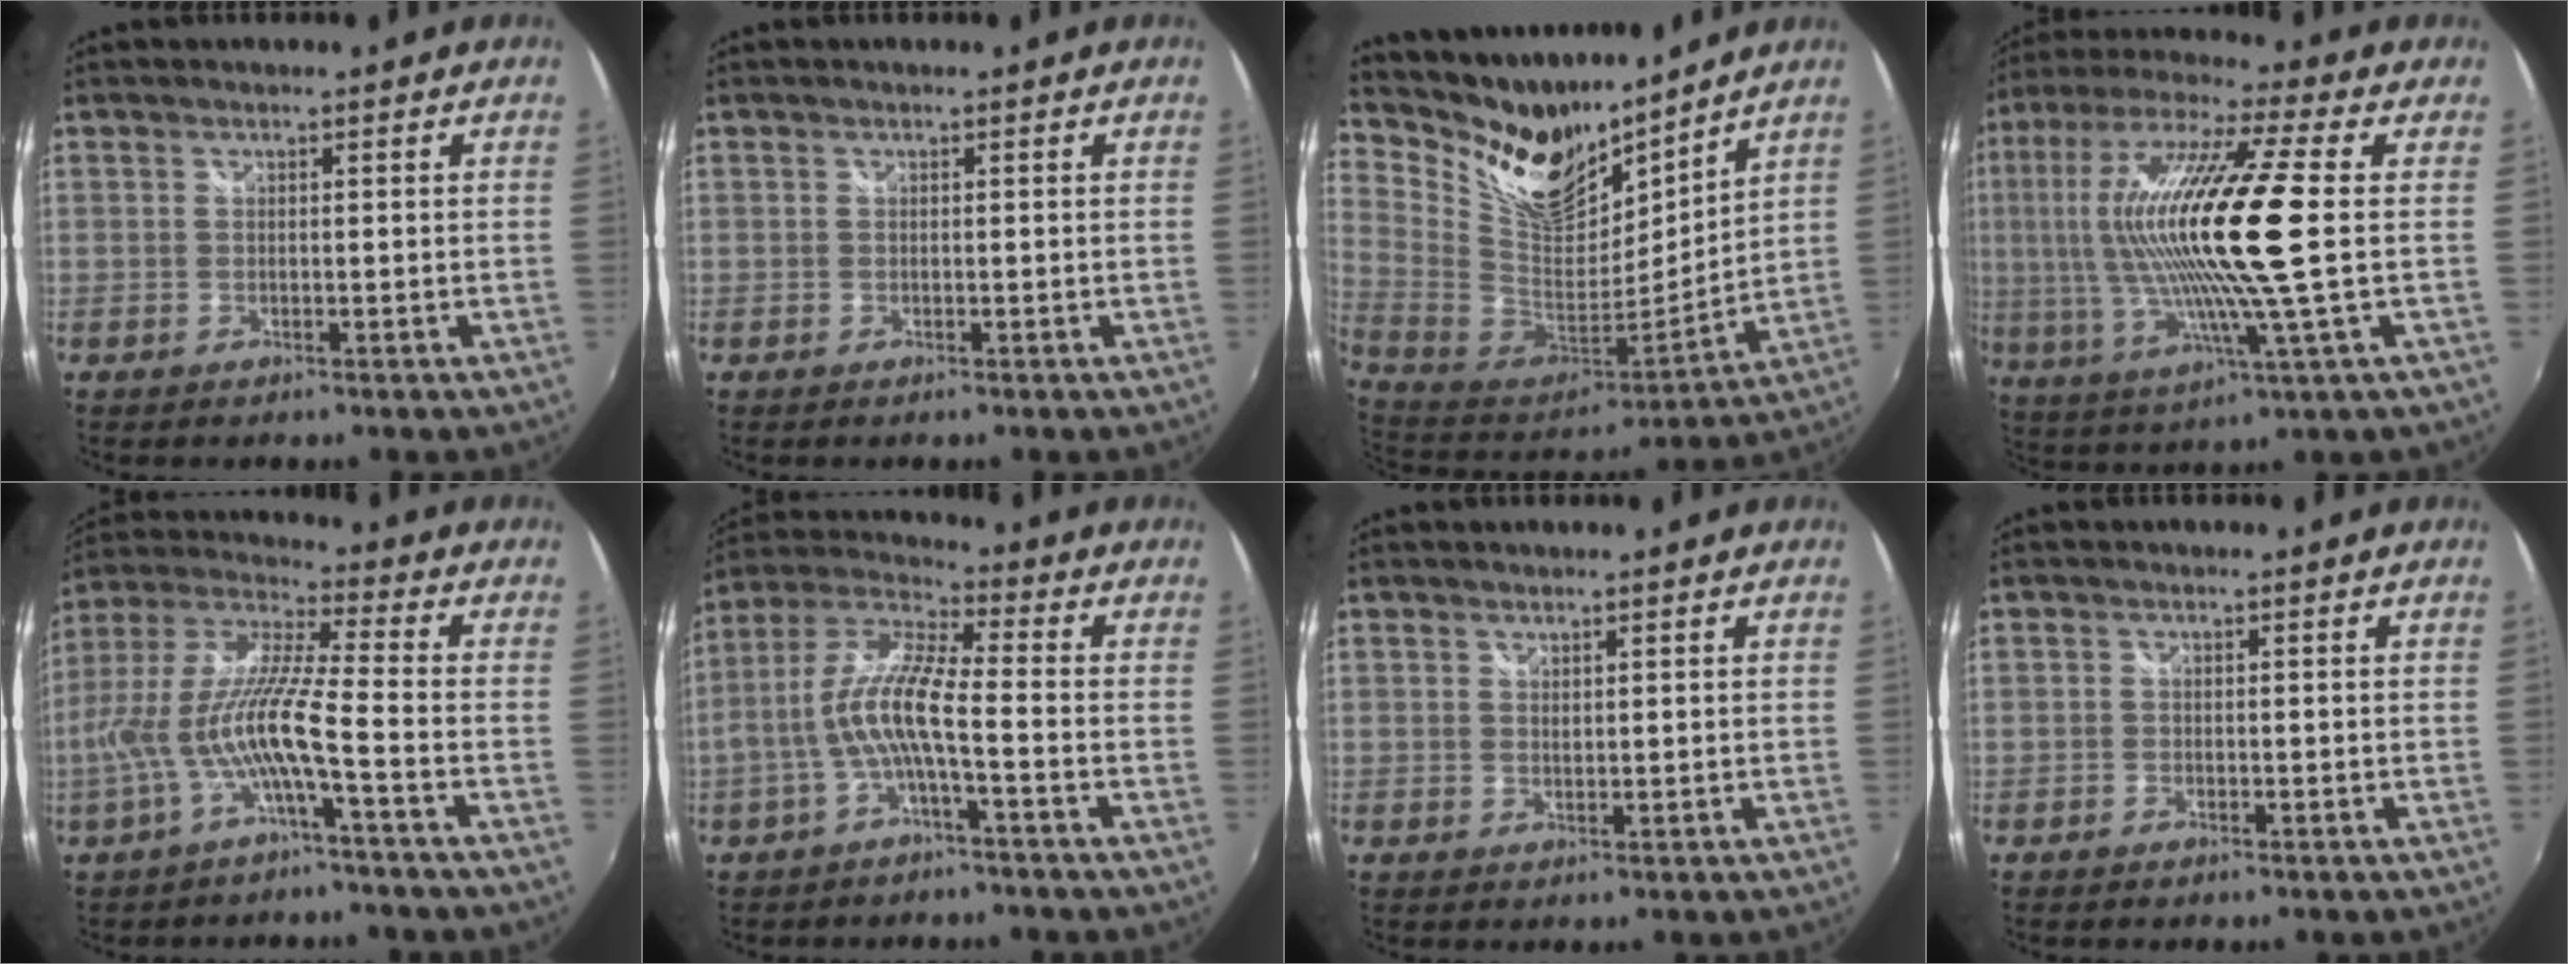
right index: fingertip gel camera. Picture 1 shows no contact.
{"total": 0.0}
{"total": 19.1, "force": [14.7, 8.6, 8.6], "torque": [-0.204, -0.014, 0.277]}
{"total": 21.1, "force": [1.9, 2.3, 20.9], "torque": [-0.391, 0.003, 0.027]}
{"total": 12.4, "force": [-4.8, 0.2, 11.4], "torque": [-0.219, -0.006, -0.092]}
{"total": 9.5, "force": [-2.6, 1.4, 9.0], "torque": [-0.198, 0.011, -0.049]}
{"total": 0.7, "force": [0.6, 0.2, 0.0], "torque": [0.002, 0.000, 0.012]}
{"total": 0.8, "force": [-0.7, 0.4, 0.2], "torque": [-0.007, -0.002, -0.014]}